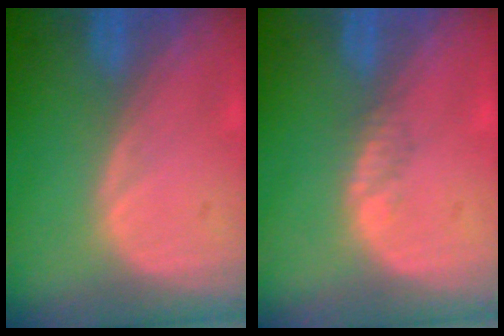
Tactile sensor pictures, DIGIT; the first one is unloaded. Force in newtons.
{"total": 1.1, "press": 0.9, "slide": 0.7}